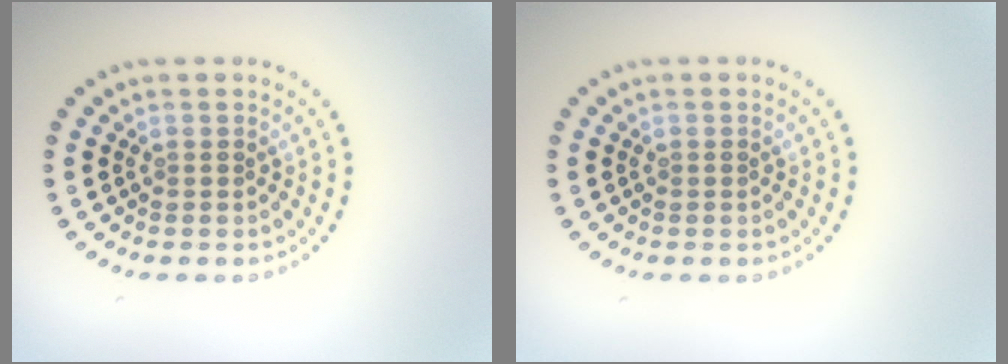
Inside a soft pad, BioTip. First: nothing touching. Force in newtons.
{"total": 0.0}